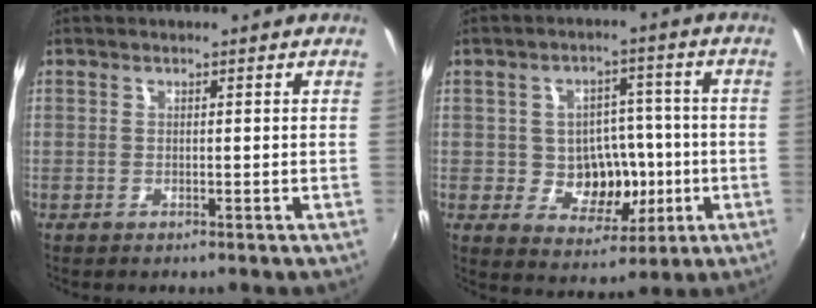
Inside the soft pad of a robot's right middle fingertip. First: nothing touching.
{"total": 9.9, "force": [-1.4, 8.2, 5.4], "torque": [-0.097, 0.006, -0.006]}